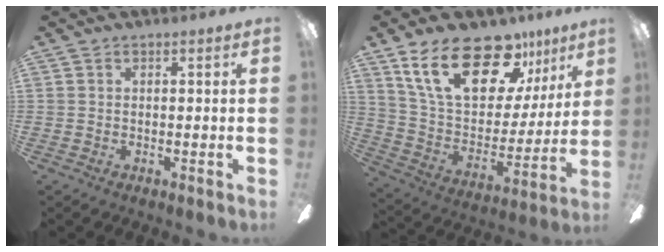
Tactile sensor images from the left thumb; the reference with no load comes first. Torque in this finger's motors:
{"motor_torque": [2.13, 1.60, 1.49, -1.28, 0.13]}